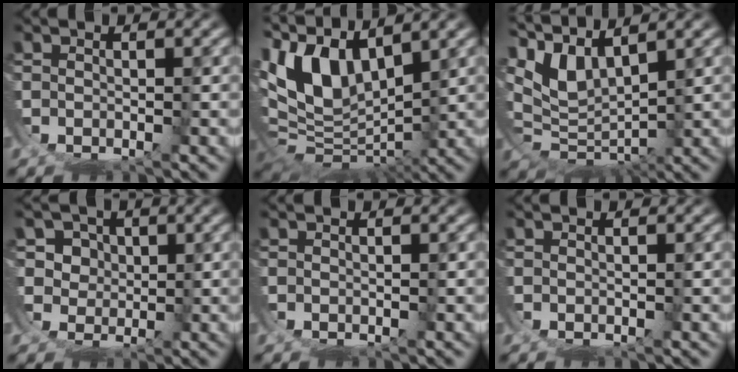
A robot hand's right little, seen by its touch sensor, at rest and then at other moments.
{"total": 11.4, "force": [0.4, 7.8, 8.3], "torque": [-0.185, -0.047, 0.023]}
{"total": 10.7, "force": [1.6, 7.8, 7.2], "torque": [-0.161, -0.031, 0.033]}
{"total": 7.1, "force": [1.1, 6.4, 3.0], "torque": [-0.090, -0.027, 0.021]}
{"total": 0.0}
{"total": 0.0}